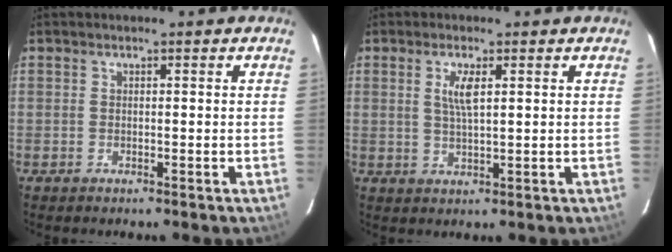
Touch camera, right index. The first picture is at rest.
{"total": 3.7, "force": [1.2, 0.9, 3.4], "torque": [-0.066, -0.001, 0.022]}